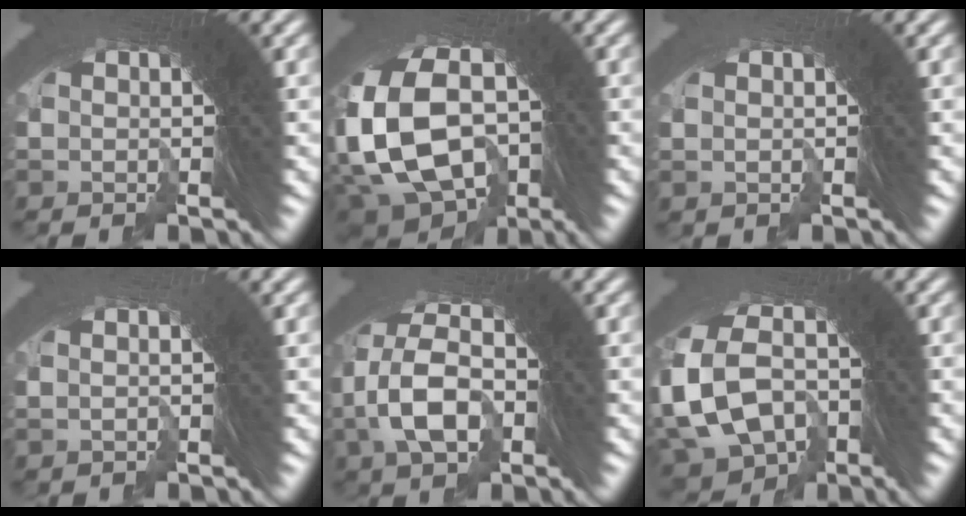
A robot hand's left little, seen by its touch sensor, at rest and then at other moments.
{"total": 16.2, "force": [-3.8, 12.8, 9.3], "torque": [-0.205, -0.042, -0.056]}
{"total": 0.7, "force": [-0.5, -0.1, -0.5], "torque": [0.004, -0.003, -0.004]}
{"total": 1.0, "force": [-0.7, 0.2, -0.7], "torque": [0.005, 0.001, -0.009]}
{"total": 7.9, "force": [-0.9, 6.4, 4.5], "torque": [-0.072, 0.013, -0.029]}
{"total": 12.5, "force": [-3.8, 10.6, 5.5], "torque": [-0.121, -0.027, -0.068]}